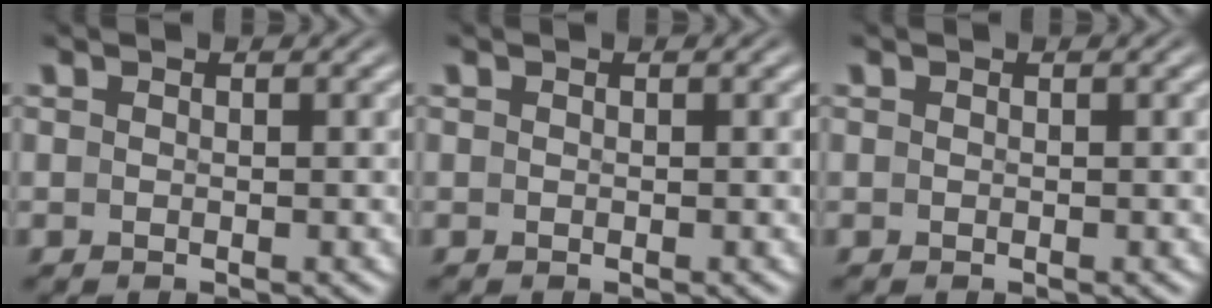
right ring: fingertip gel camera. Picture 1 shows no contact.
{"total": 0.0}
{"total": 0.0}